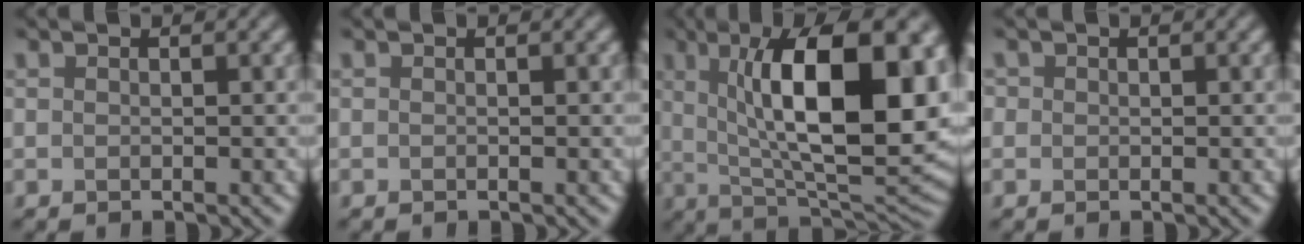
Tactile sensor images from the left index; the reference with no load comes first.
{"total": 0.0}
{"total": 14.9, "force": [2.8, 5.5, 13.6], "torque": [-0.189, -0.002, 0.032]}
{"total": 0.7, "force": [0.0, 0.7, 0.2], "torque": [0.001, -0.001, -0.003]}